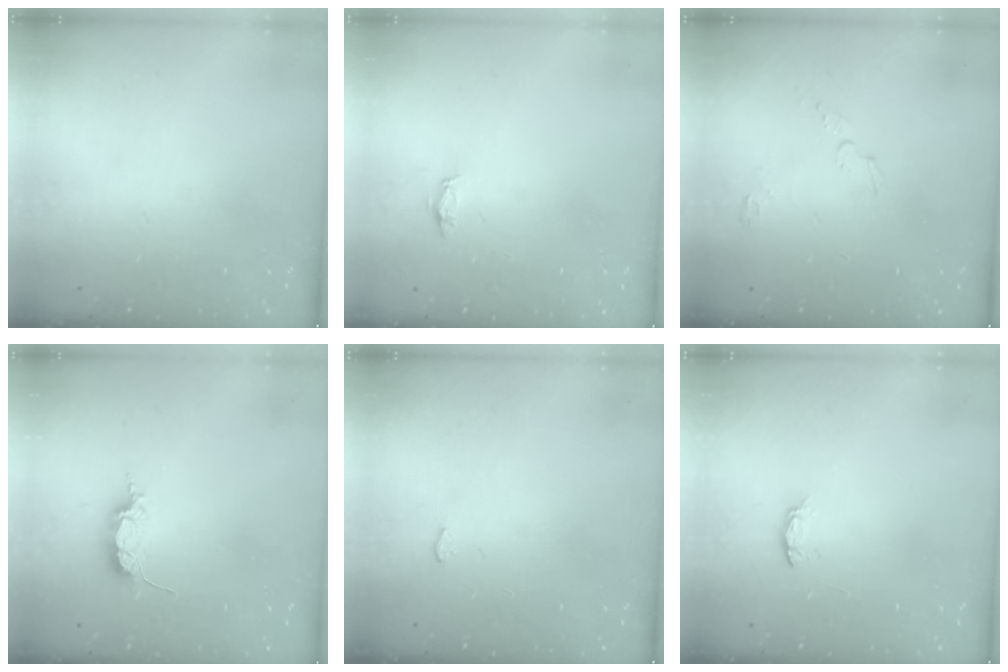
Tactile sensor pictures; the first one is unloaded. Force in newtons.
{"total": 3.2, "press": 3.2, "slide": 0.4}
{"total": 3.6, "press": 3.6, "slide": 0.3}
{"total": 5.5, "press": 5.5, "slide": 0.3}
{"total": 2.1, "press": 2.1, "slide": 0.2}
{"total": 2.5, "press": 2.5, "slide": 0.4}